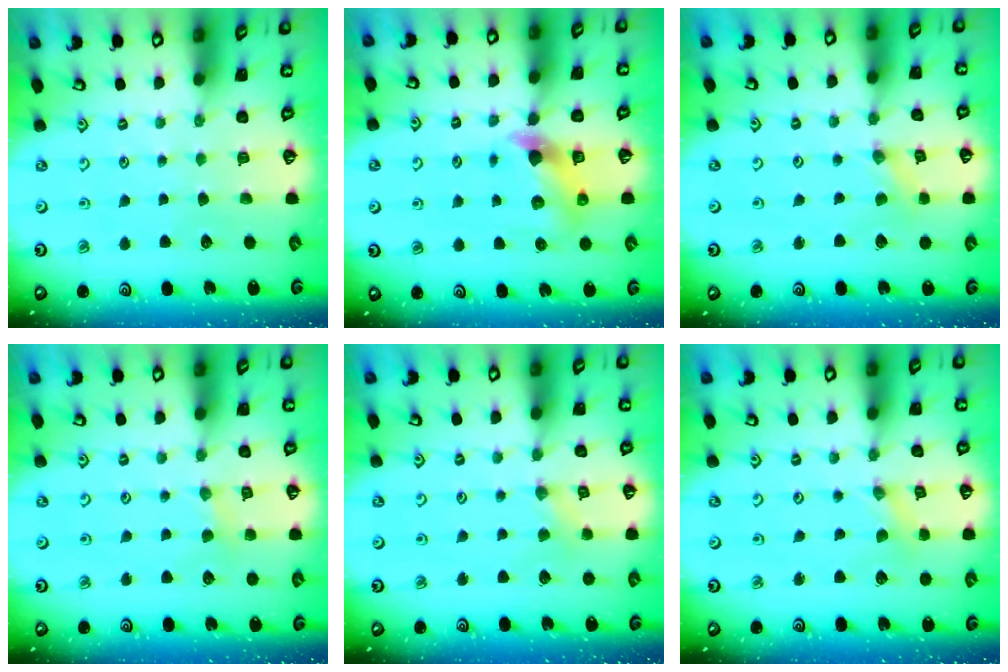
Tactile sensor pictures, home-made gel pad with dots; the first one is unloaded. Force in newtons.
{"total": 5.8, "press": 5.8, "slide": 0.8}
{"total": 0.0}
{"total": 2.5, "press": 2.4, "slide": 0.4}
{"total": 1.6, "press": 1.5, "slide": 0.4}
{"total": 0.0}